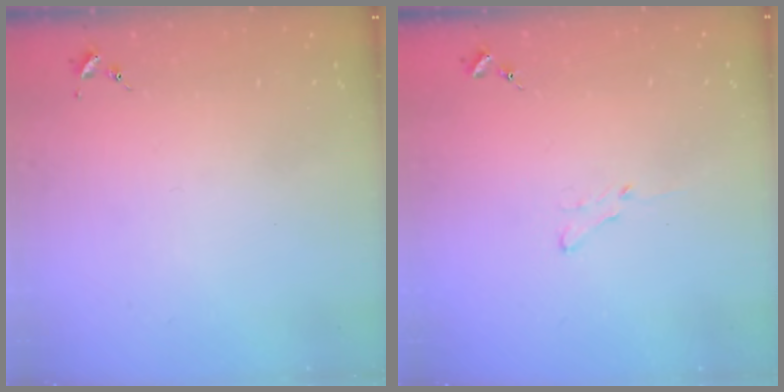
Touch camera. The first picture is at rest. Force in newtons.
{"total": 3.6, "press": 3.6, "slide": 0.4}